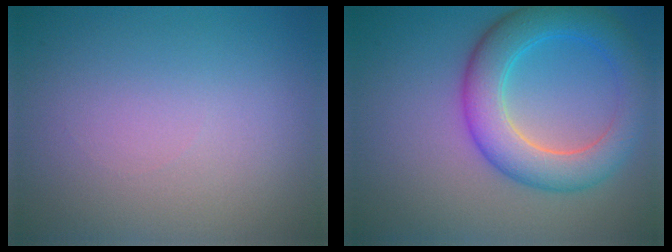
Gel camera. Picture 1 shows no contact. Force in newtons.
{"total": 6.3, "press": 6.3, "slide": 0.3}